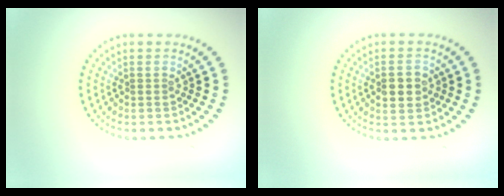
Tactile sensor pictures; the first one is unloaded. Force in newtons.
{"total": 2.3, "press": 2.3, "slide": 0.2}